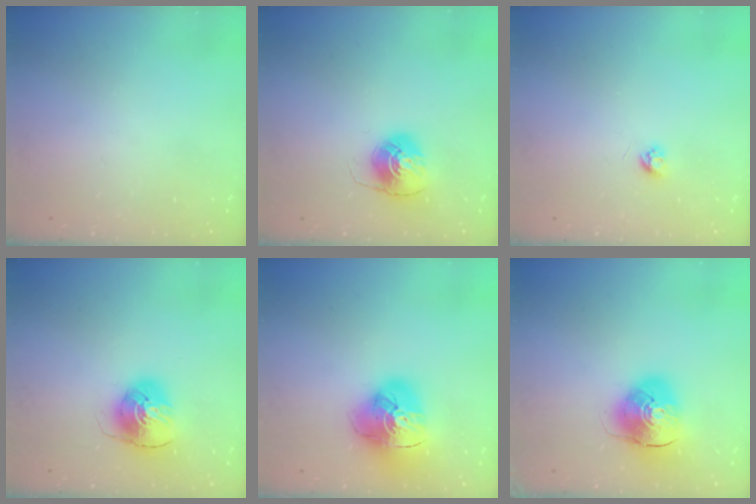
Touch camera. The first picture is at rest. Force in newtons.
{"total": 7.9, "press": 7.9, "slide": 0.1}
{"total": 3.7, "press": 3.7, "slide": 0.3}
{"total": 7.9, "press": 7.9, "slide": 0.7}
{"total": 14.9, "press": 14.8, "slide": 1.6}
{"total": 10.8, "press": 10.6, "slide": 1.9}